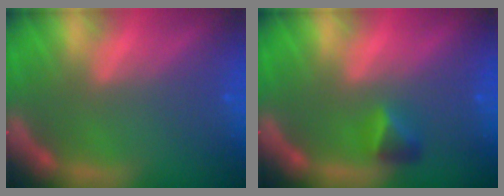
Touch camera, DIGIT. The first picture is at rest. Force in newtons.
{"total": 1.9}